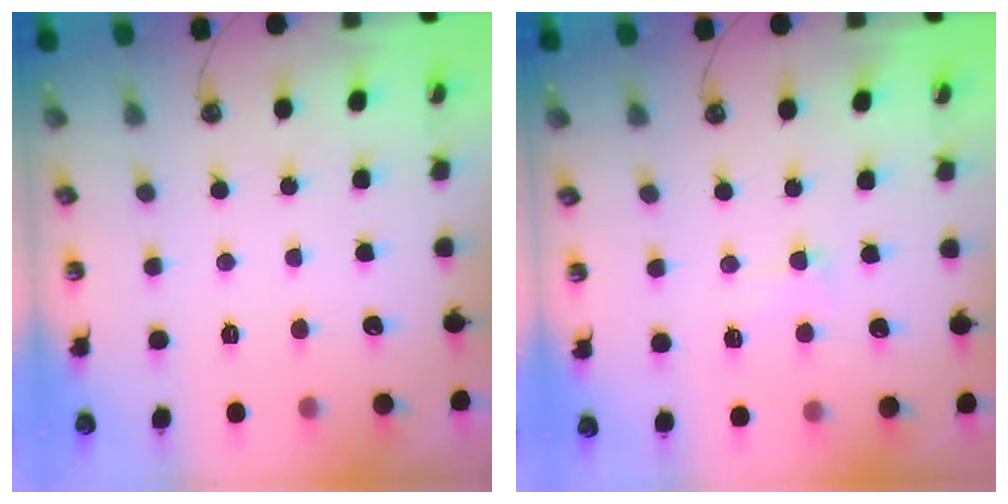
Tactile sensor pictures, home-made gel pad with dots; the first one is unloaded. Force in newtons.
{"total": 1.3, "press": 0.8, "slide": 1.0}